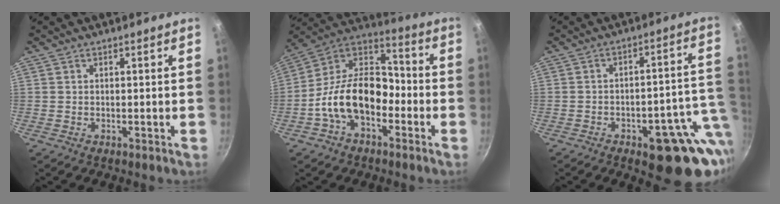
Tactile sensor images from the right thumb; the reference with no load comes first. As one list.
[{"total": 16.6, "force": [-5.2, 10.6, 11.6], "torque": [-0.168, 0.064, -0.115]}, {"total": 17.5, "force": [-5.6, 7.5, 14.9], "torque": [-0.127, 0.027, -0.065]}]